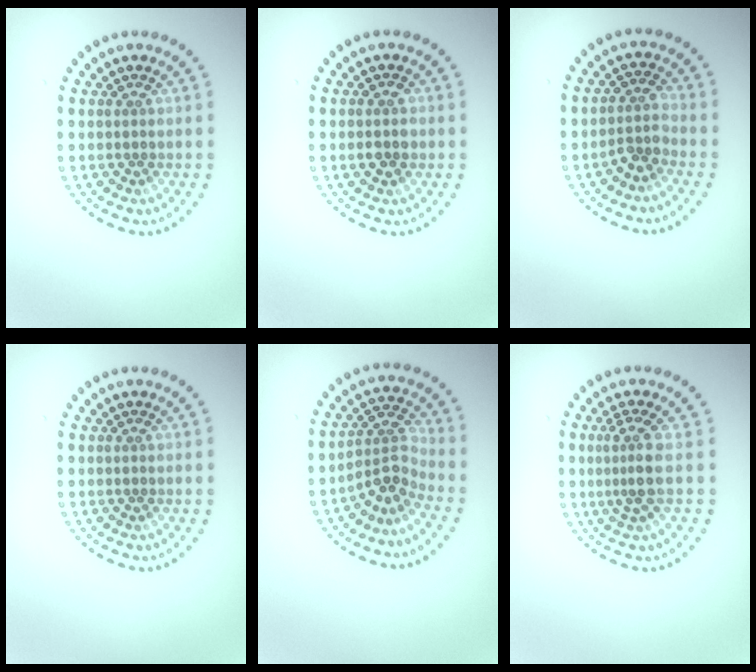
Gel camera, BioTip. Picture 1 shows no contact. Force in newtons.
{"total": 1.8, "press": 1.8, "slide": 0.1}
{"total": 2.2, "press": 1.7, "slide": 1.3}
{"total": 0.0}
{"total": 3.1, "press": 2.2, "slide": 2.1}
{"total": 2.5, "press": 1.9, "slide": 1.6}